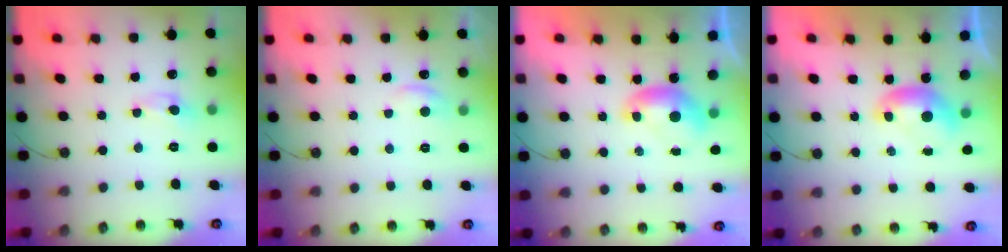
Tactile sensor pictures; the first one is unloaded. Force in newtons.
{"total": 1.6, "press": 1.3, "slide": 0.8}
{"total": 0.0}
{"total": 0.0}